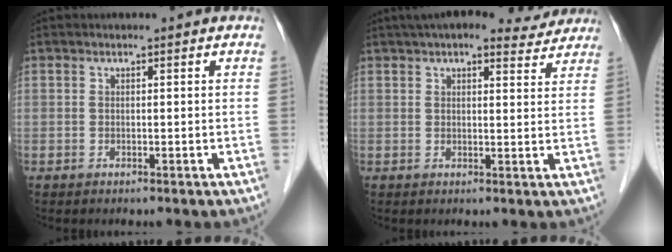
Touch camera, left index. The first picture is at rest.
{"total": 10.8, "force": [9.4, 2.8, 4.5], "torque": [-0.054, 0.021, 0.111]}